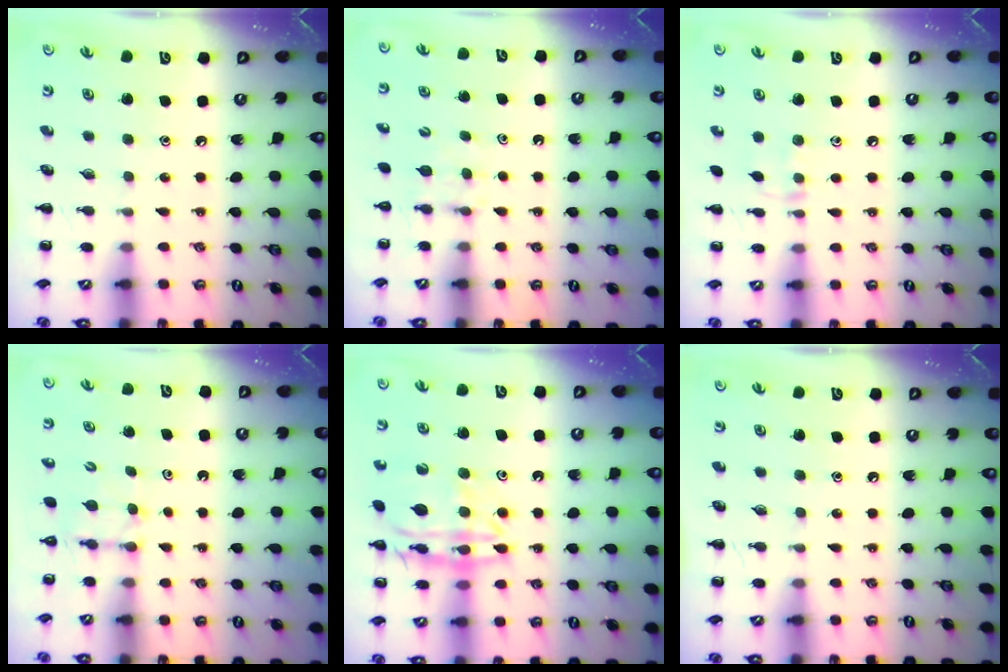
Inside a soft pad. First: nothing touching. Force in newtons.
{"total": 4.1, "press": 3.9, "slide": 1.3}
{"total": 5.7, "press": 5.2, "slide": 2.1}
{"total": 2.8, "press": 2.6, "slide": 1.1}
{"total": 17.7, "press": 17.6, "slide": 2.0}
{"total": 0.0}